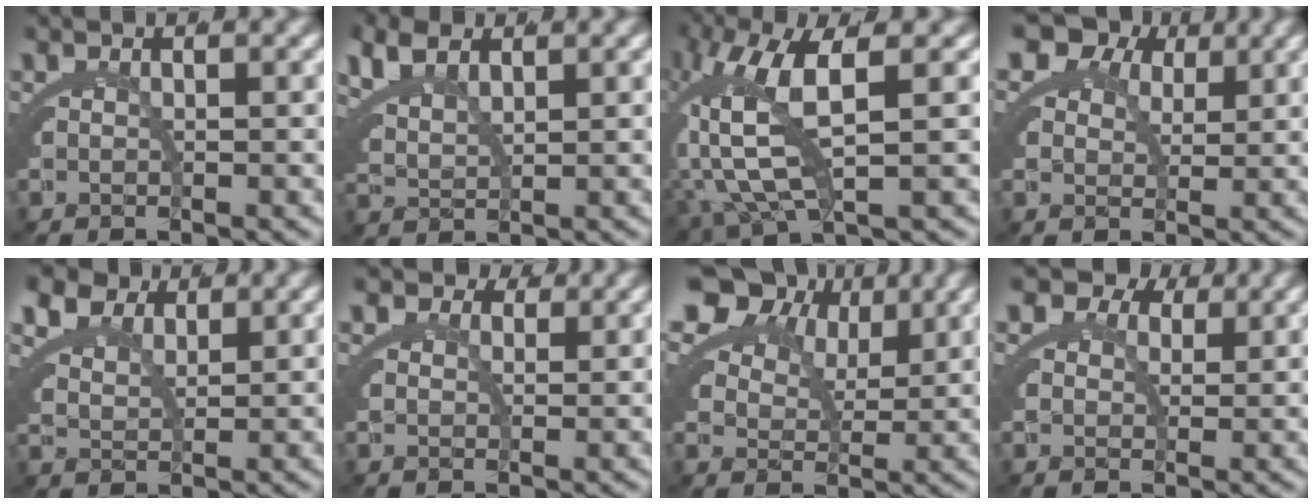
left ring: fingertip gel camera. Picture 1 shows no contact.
{"total": 4.2, "force": [2.7, 2.3, 2.2], "torque": [-0.066, -0.007, 0.056]}
{"total": 10.3, "force": [1.7, 5.2, 8.8], "torque": [-0.193, 0.001, 0.037]}
{"total": 9.3, "force": [4.2, 6.8, 4.7], "torque": [-0.093, -0.003, 0.064]}
{"total": 5.3, "force": [3.3, 3.2, 2.5], "torque": [-0.065, -0.011, 0.062]}
{"total": 2.9, "force": [1.7, 2.0, 1.3], "torque": [-0.030, -0.008, 0.030]}
{"total": 7.6, "force": [4.1, 4.8, 4.3], "torque": [-0.087, 0.002, 0.068]}
{"total": 6.3, "force": [3.0, 4.6, 3.1], "torque": [-0.064, -0.007, 0.046]}